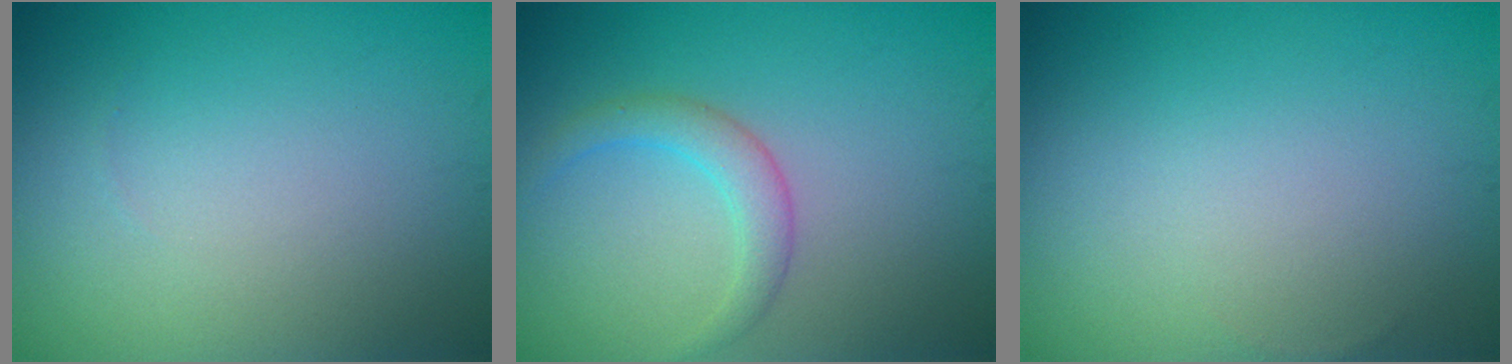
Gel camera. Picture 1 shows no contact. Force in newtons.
{"total": 2.4, "press": 2.4, "slide": 0.1}
{"total": 0.0}